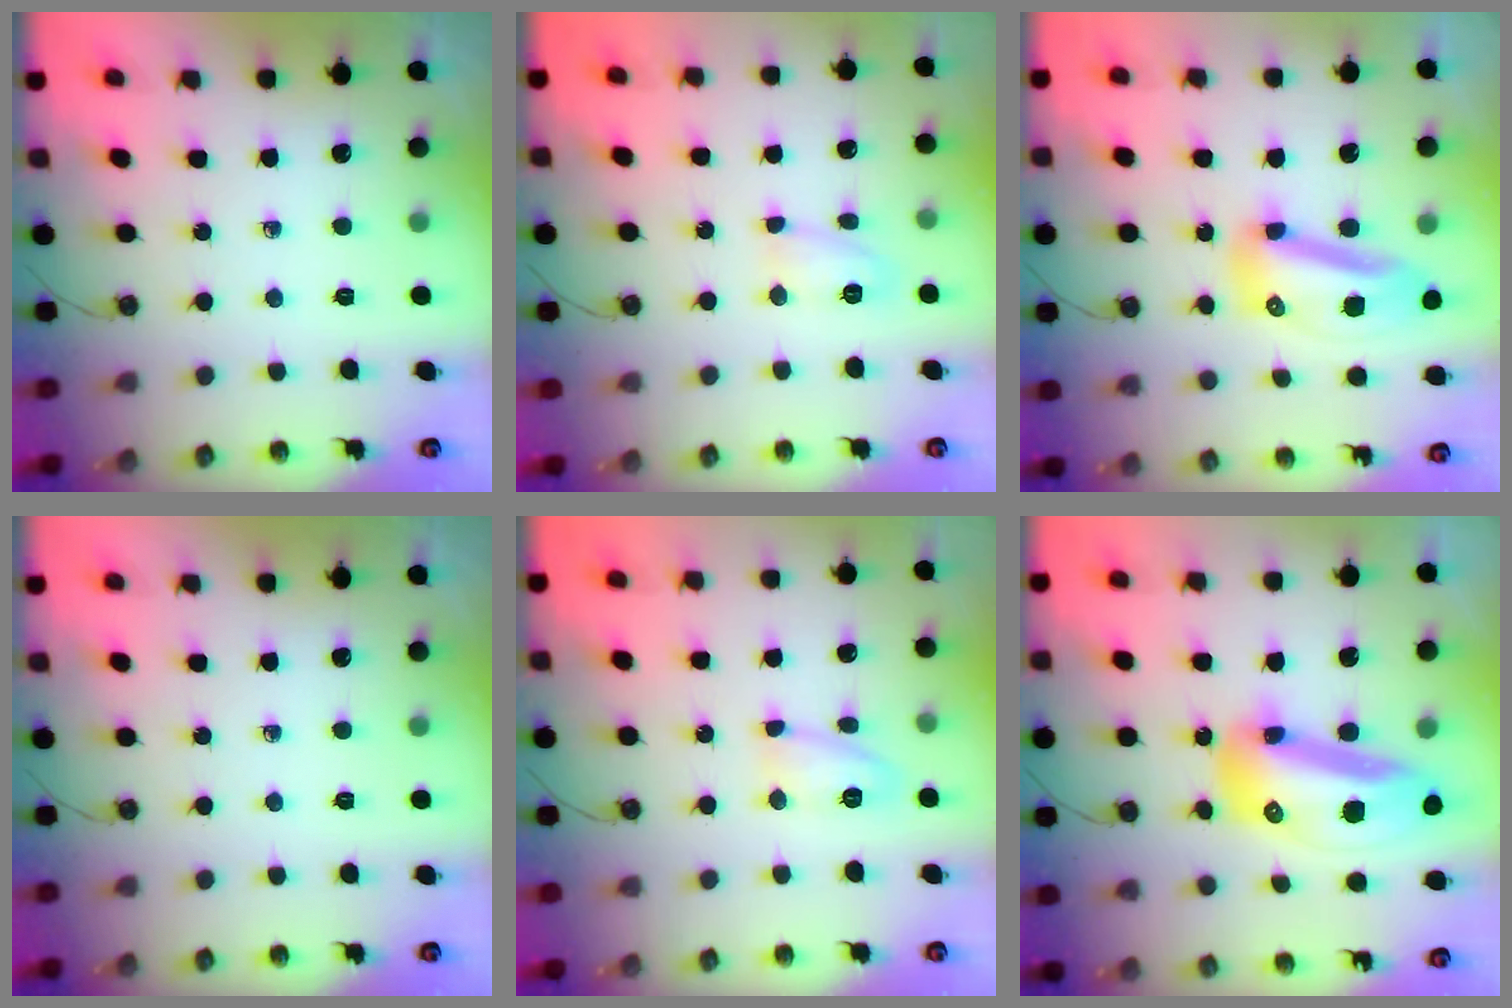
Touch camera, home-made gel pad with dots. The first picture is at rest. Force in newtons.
{"total": 6.3, "press": 6.3, "slide": 0.7}
{"total": 12.8, "press": 12.7, "slide": 1.2}
{"total": 0.0}
{"total": 8.6, "press": 8.6, "slide": 0.5}
{"total": 19.9, "press": 19.7, "slide": 2.5}